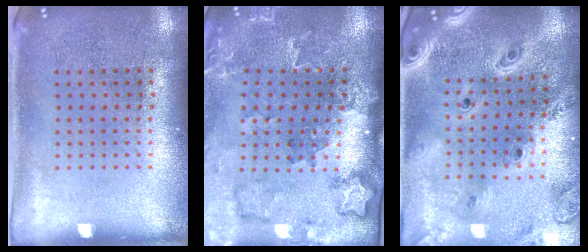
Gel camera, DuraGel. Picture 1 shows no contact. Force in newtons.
{"total": 1.9, "press": 1.8, "slide": 0.4}
{"total": 3.3, "press": 2.7, "slide": 2.0}